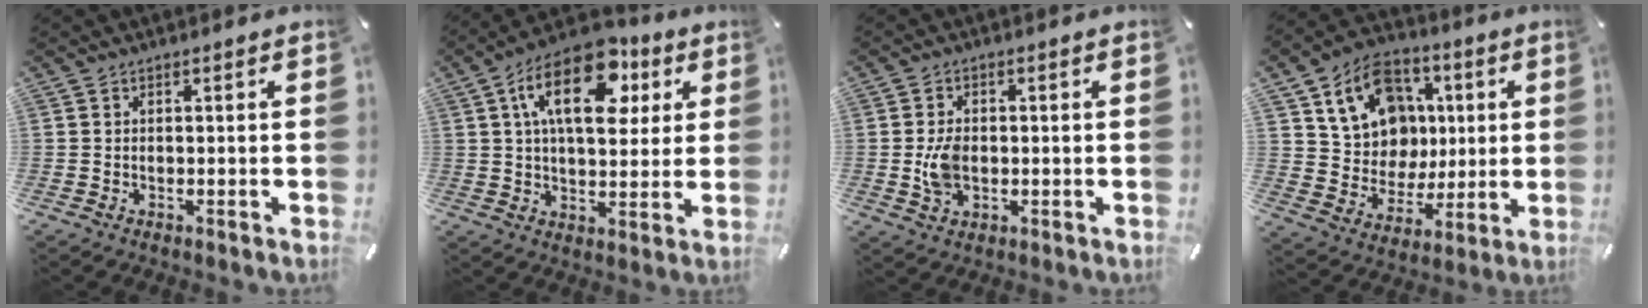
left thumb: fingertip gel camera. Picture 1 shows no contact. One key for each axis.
{"total": 18.6, "fx": 7.7, "fy": 10.2, "fz": 13.4, "tx": -0.214, "ty": -0.021, "tz": 0.128}
{"total": 6.1, "fx": -0.4, "fy": 4.2, "fz": 4.4, "tx": -0.091, "ty": -0.002, "tz": -0.011}
{"total": 16.3, "fx": 5.5, "fy": 13.8, "fz": 6.7, "tx": -0.102, "ty": -0.017, "tz": 0.111}